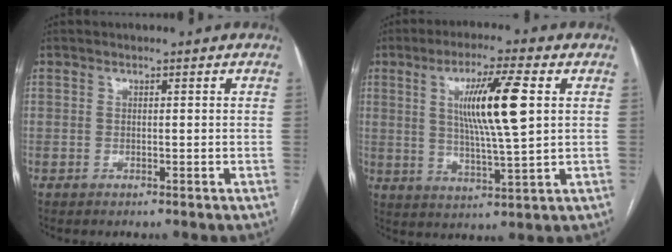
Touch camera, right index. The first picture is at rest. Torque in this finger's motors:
{"motor_torque": [0.54, 0.08, 0.47, 0.18]}